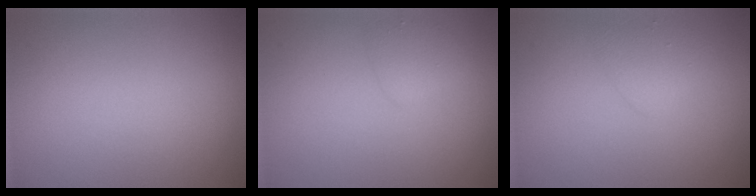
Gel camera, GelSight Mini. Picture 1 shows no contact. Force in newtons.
{"total": 1.4, "press": 1.4, "slide": 0.1}
{"total": 1.5, "press": 1.5, "slide": 0.0}